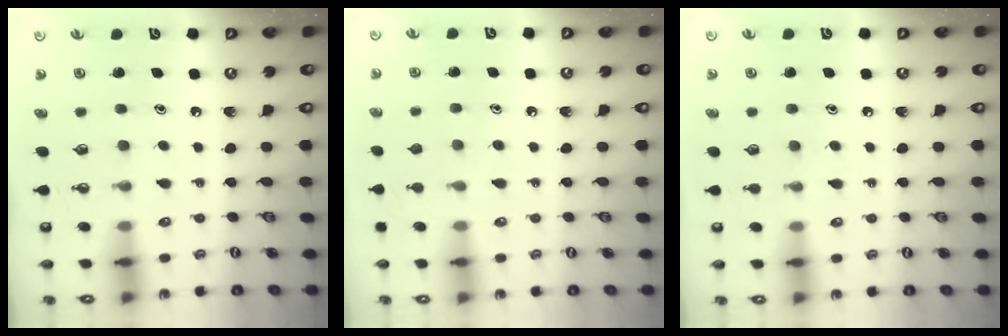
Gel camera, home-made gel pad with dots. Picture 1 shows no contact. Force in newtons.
{"total": 5.0, "press": 4.9, "slide": 0.4}
{"total": 4.9, "press": 4.9, "slide": 0.6}